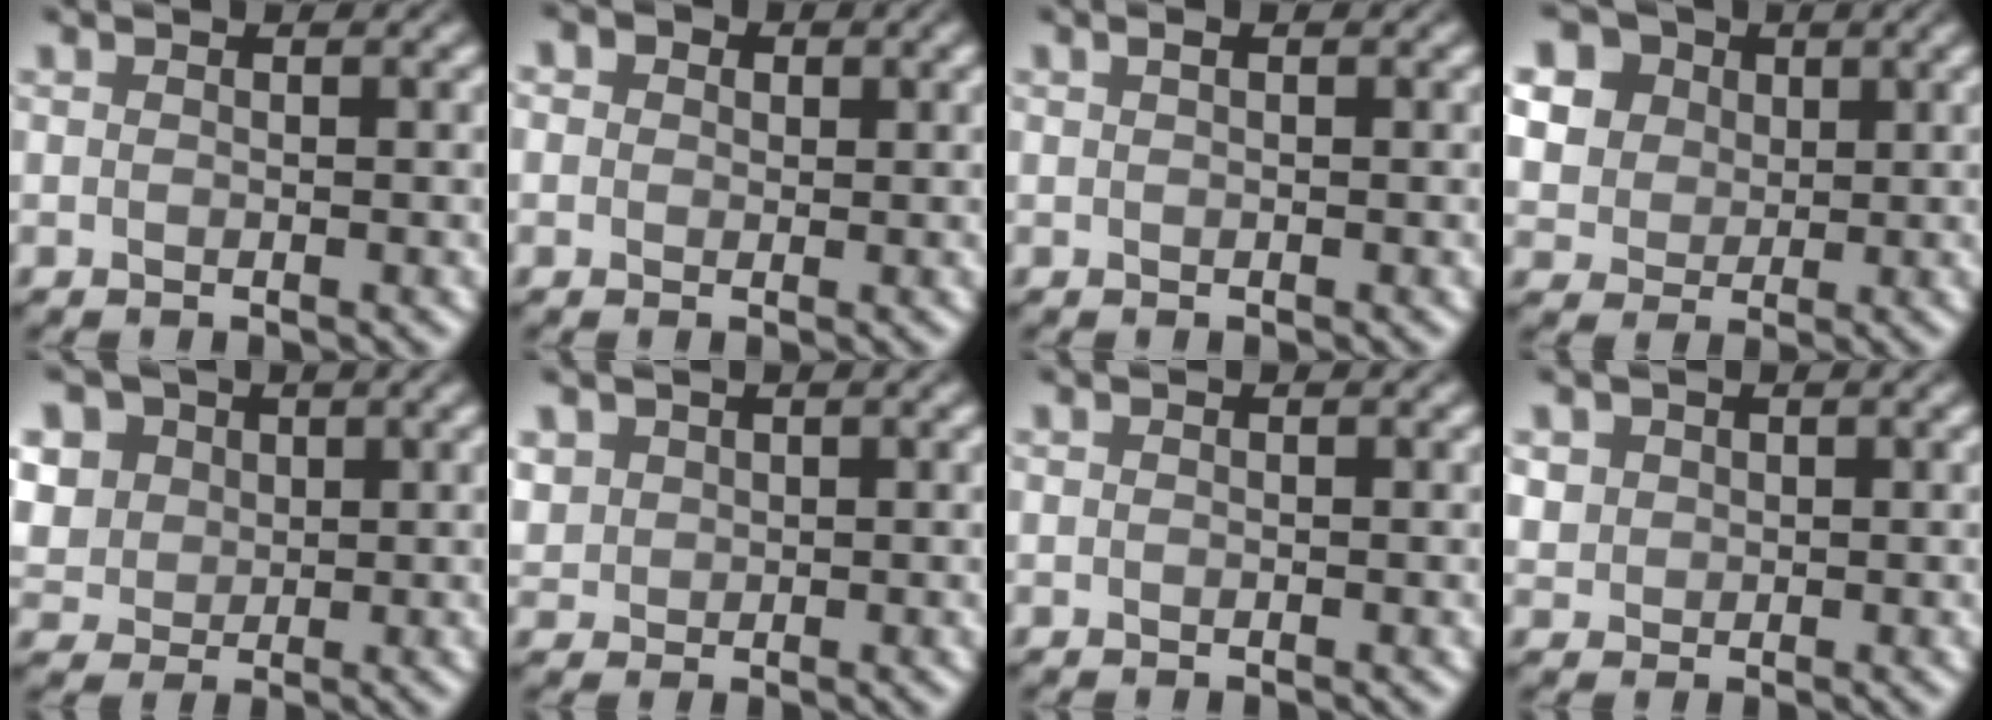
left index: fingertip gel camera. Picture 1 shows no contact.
{"total": 5.2, "force": [2.6, 3.7, 2.6], "torque": [-0.052, 0.022, 0.014]}
{"total": 0.5, "force": [0.2, 0.1, 0.5], "torque": [-0.013, 0.002, 0.004]}
{"total": 10.5, "force": [4.8, 8.0, 4.6], "torque": [-0.126, 0.023, 0.075]}
{"total": 8.9, "force": [3.8, 6.8, 4.4], "torque": [-0.100, 0.025, 0.048]}
{"total": 1.5, "force": [0.6, 1.3, 0.3], "torque": [-0.016, -0.004, 0.019]}
{"total": 0.0}
{"total": 1.4, "force": [0.5, 1.2, 0.3], "torque": [-0.015, -0.008, 0.020]}